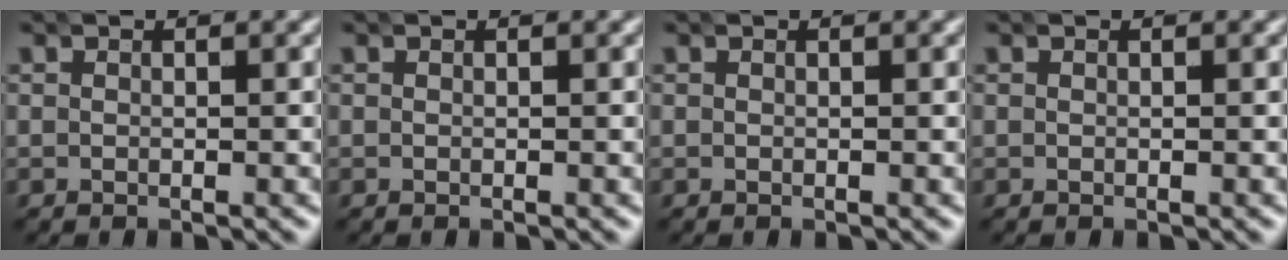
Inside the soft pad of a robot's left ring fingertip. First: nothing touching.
{"total": 0.0}
{"total": 0.0}
{"total": 0.0}